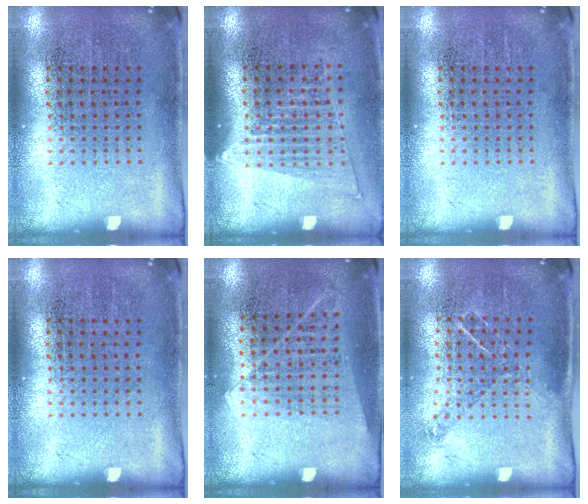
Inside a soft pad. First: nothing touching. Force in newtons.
{"total": 1.4, "press": 1.2, "slide": 0.7}
{"total": 0.0}
{"total": 0.0}
{"total": 1.1, "press": 1.0, "slide": 0.6}
{"total": 0.8, "press": 0.8, "slide": 0.2}